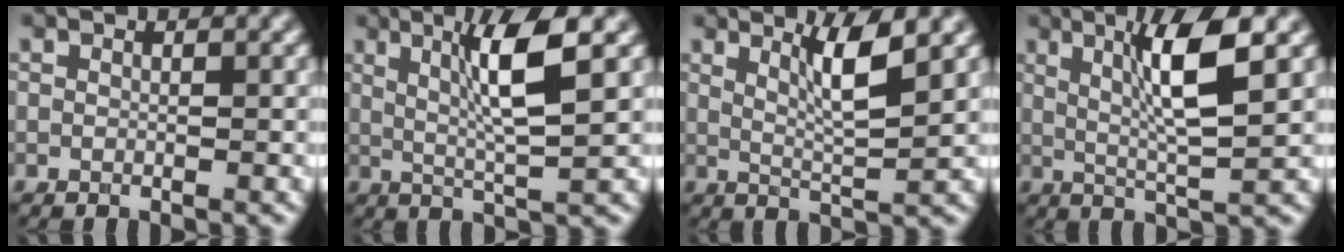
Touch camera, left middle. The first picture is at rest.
{"total": 6.0, "force": [1.9, 0.7, 5.6], "torque": [-0.101, 0.001, 0.037]}
{"total": 4.1, "force": [1.9, 0.6, 3.5], "torque": [-0.057, -0.007, 0.038]}
{"total": 6.6, "force": [2.1, 1.0, 6.1], "torque": [-0.106, 0.002, 0.040]}